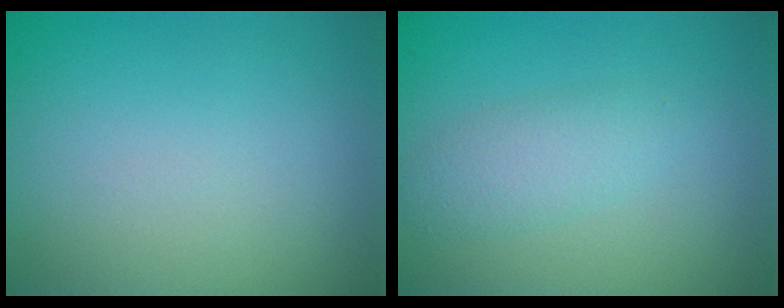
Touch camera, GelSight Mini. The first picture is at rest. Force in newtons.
{"total": 2.2, "press": 2.2, "slide": 0.2}